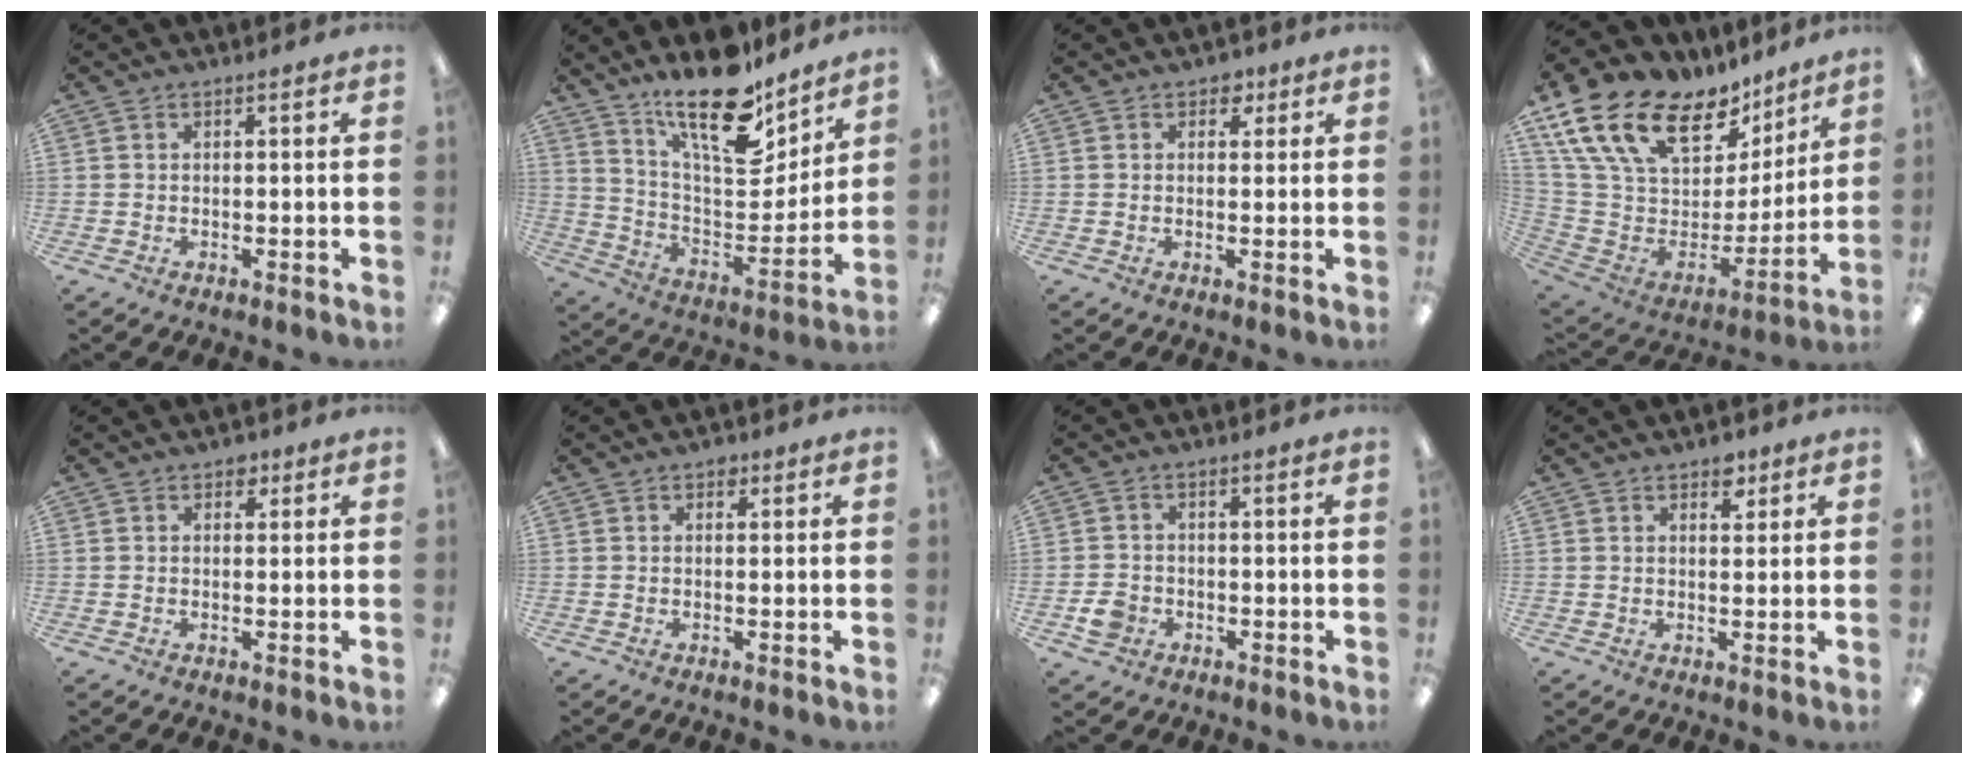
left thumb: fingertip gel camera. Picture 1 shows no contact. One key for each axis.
{"total": 20.2, "fx": 15.3, "fy": 7.0, "fz": 11.1, "tx": -0.182, "ty": -0.111, "tz": 0.265}
{"total": 2.7, "fx": 1.4, "fy": 2.1, "fz": 1.1, "tx": 0.000, "ty": -0.004, "tz": 0.020}
{"total": 23.0, "fx": 14.7, "fy": 12.5, "fz": 12.5, "tx": -0.232, "ty": -0.093, "tz": 0.280}
{"total": 2.2, "fx": 1.1, "fy": 1.6, "fz": 1.0, "tx": -0.004, "ty": -0.001, "tz": 0.016}
{"total": 1.3, "fx": 0.7, "fy": 1.0, "fz": 0.6, "tx": -0.005, "ty": 0.000, "tz": 0.010}
{"total": 3.8, "fx": -1.4, "fy": 3.2, "fz": 1.6, "tx": -0.031, "ty": 0.004, "tz": -0.026}
{"total": 3.6, "fx": 2.4, "fy": 2.1, "fz": 1.7, "tx": -0.005, "ty": -0.009, "tz": 0.037}